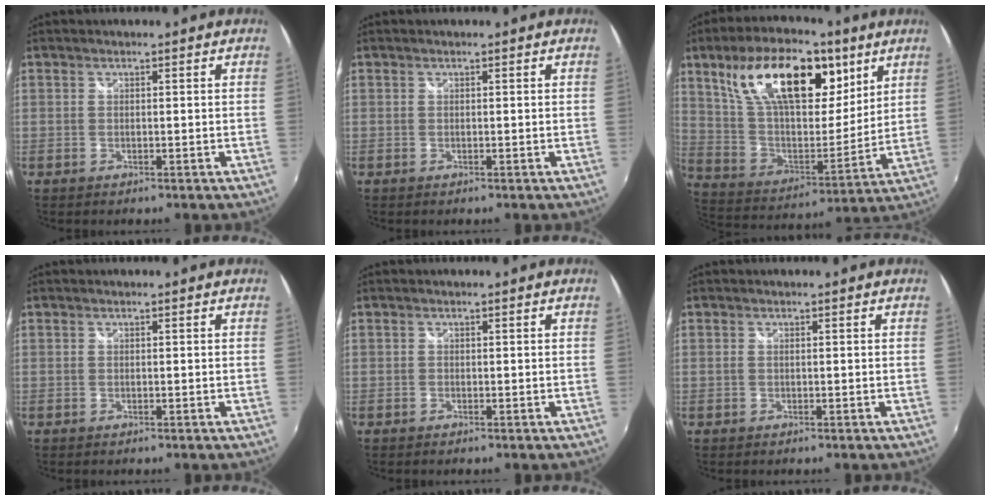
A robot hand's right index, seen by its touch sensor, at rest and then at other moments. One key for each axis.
{"total": 0.0}
{"total": 24.3, "fx": 12.4, "fy": 11.7, "fz": 17.3, "tx": -0.316, "ty": 0.025, "tz": 0.220}
{"total": 0.0}
{"total": 0.0}
{"total": 0.0}